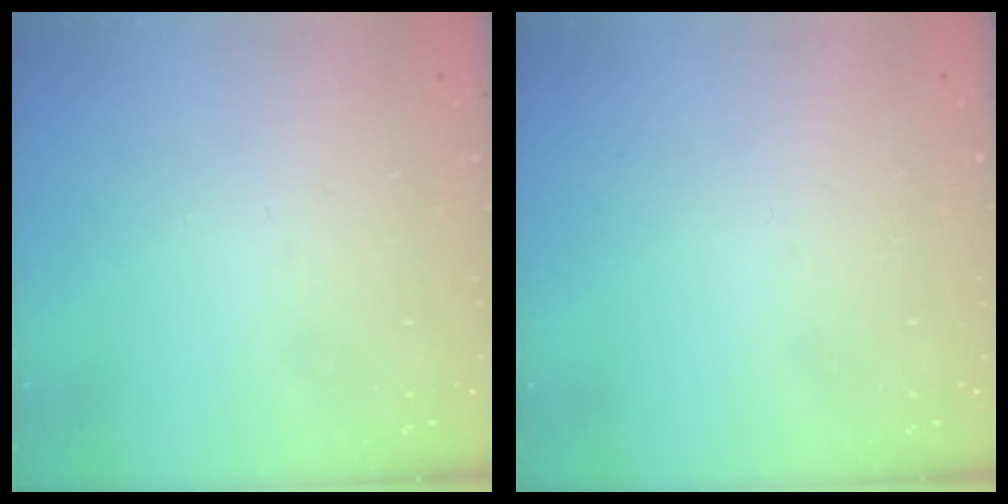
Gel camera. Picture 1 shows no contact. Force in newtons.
{"total": 0.0}